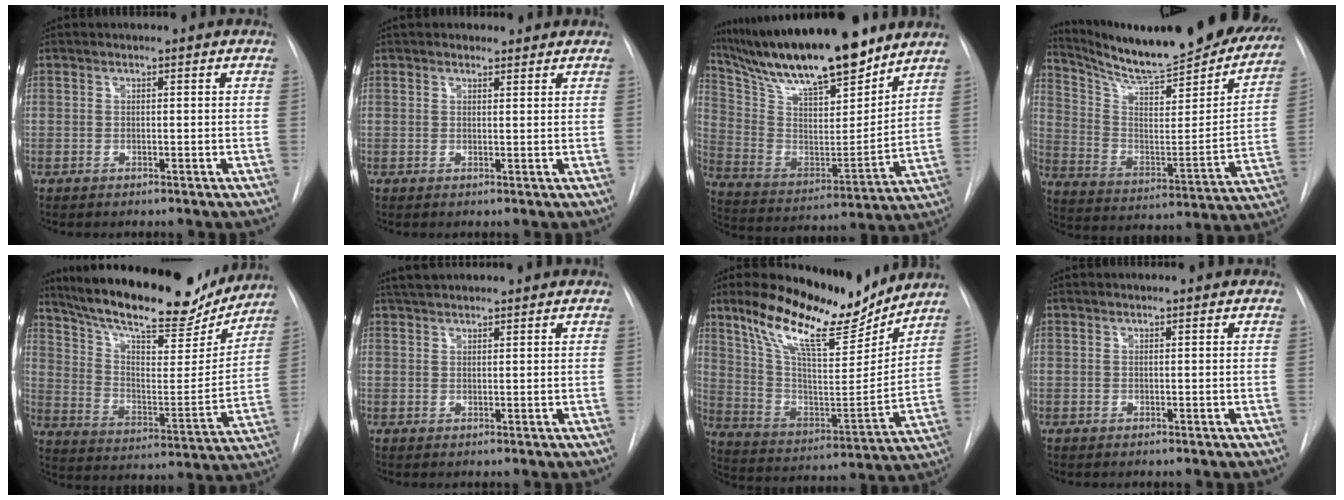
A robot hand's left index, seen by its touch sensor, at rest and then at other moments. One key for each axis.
{"total": 2.2, "fx": 1.8, "fy": 1.2, "fz": 0.4, "tx": -0.002, "ty": 0.012, "tz": 0.020}
{"total": 22.6, "fx": 18.5, "fy": 4.3, "fz": 12.2, "tx": -0.221, "ty": -0.009, "tz": 0.313}
{"total": 25.9, "fx": 23.0, "fy": 4.5, "fz": 11.0, "tx": -0.168, "ty": -0.075, "tz": 0.318}
{"total": 23.7, "fx": 20.1, "fy": 6.1, "fz": 11.1, "tx": -0.183, "ty": -0.015, "tz": 0.292}
{"total": 3.7, "fx": 3.3, "fy": 0.7, "fz": 1.5, "tx": -0.024, "ty": 0.029, "tz": 0.058}
{"total": 17.5, "fx": 14.0, "fy": 4.2, "fz": 9.7, "tx": -0.170, "ty": -0.016, "tz": 0.246}
{"total": 0.0}